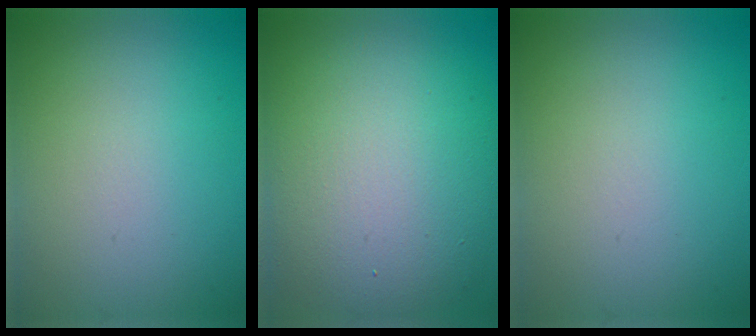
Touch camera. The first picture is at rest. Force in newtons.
{"total": 12.7, "press": 12.6, "slide": 0.8}
{"total": 0.0}